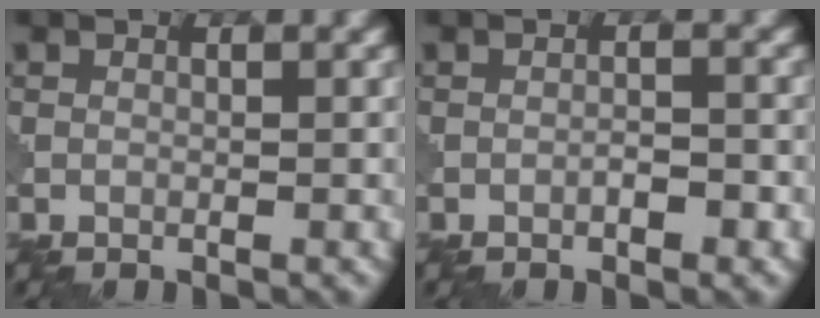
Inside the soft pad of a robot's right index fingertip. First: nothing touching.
{"total": 1.3, "force": [-0.6, 0.5, 1.0], "torque": [-0.018, 0.003, -0.010]}